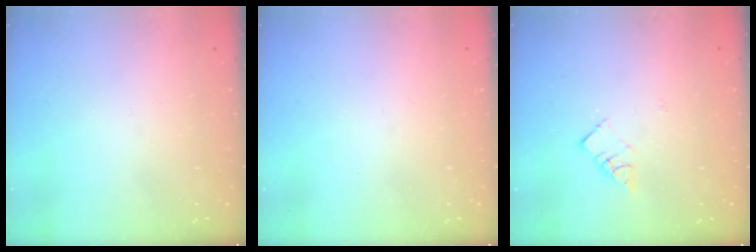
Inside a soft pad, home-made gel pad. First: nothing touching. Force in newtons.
{"total": 2.1, "press": 2.0, "slide": 0.4}
{"total": 5.4, "press": 5.4, "slide": 0.1}